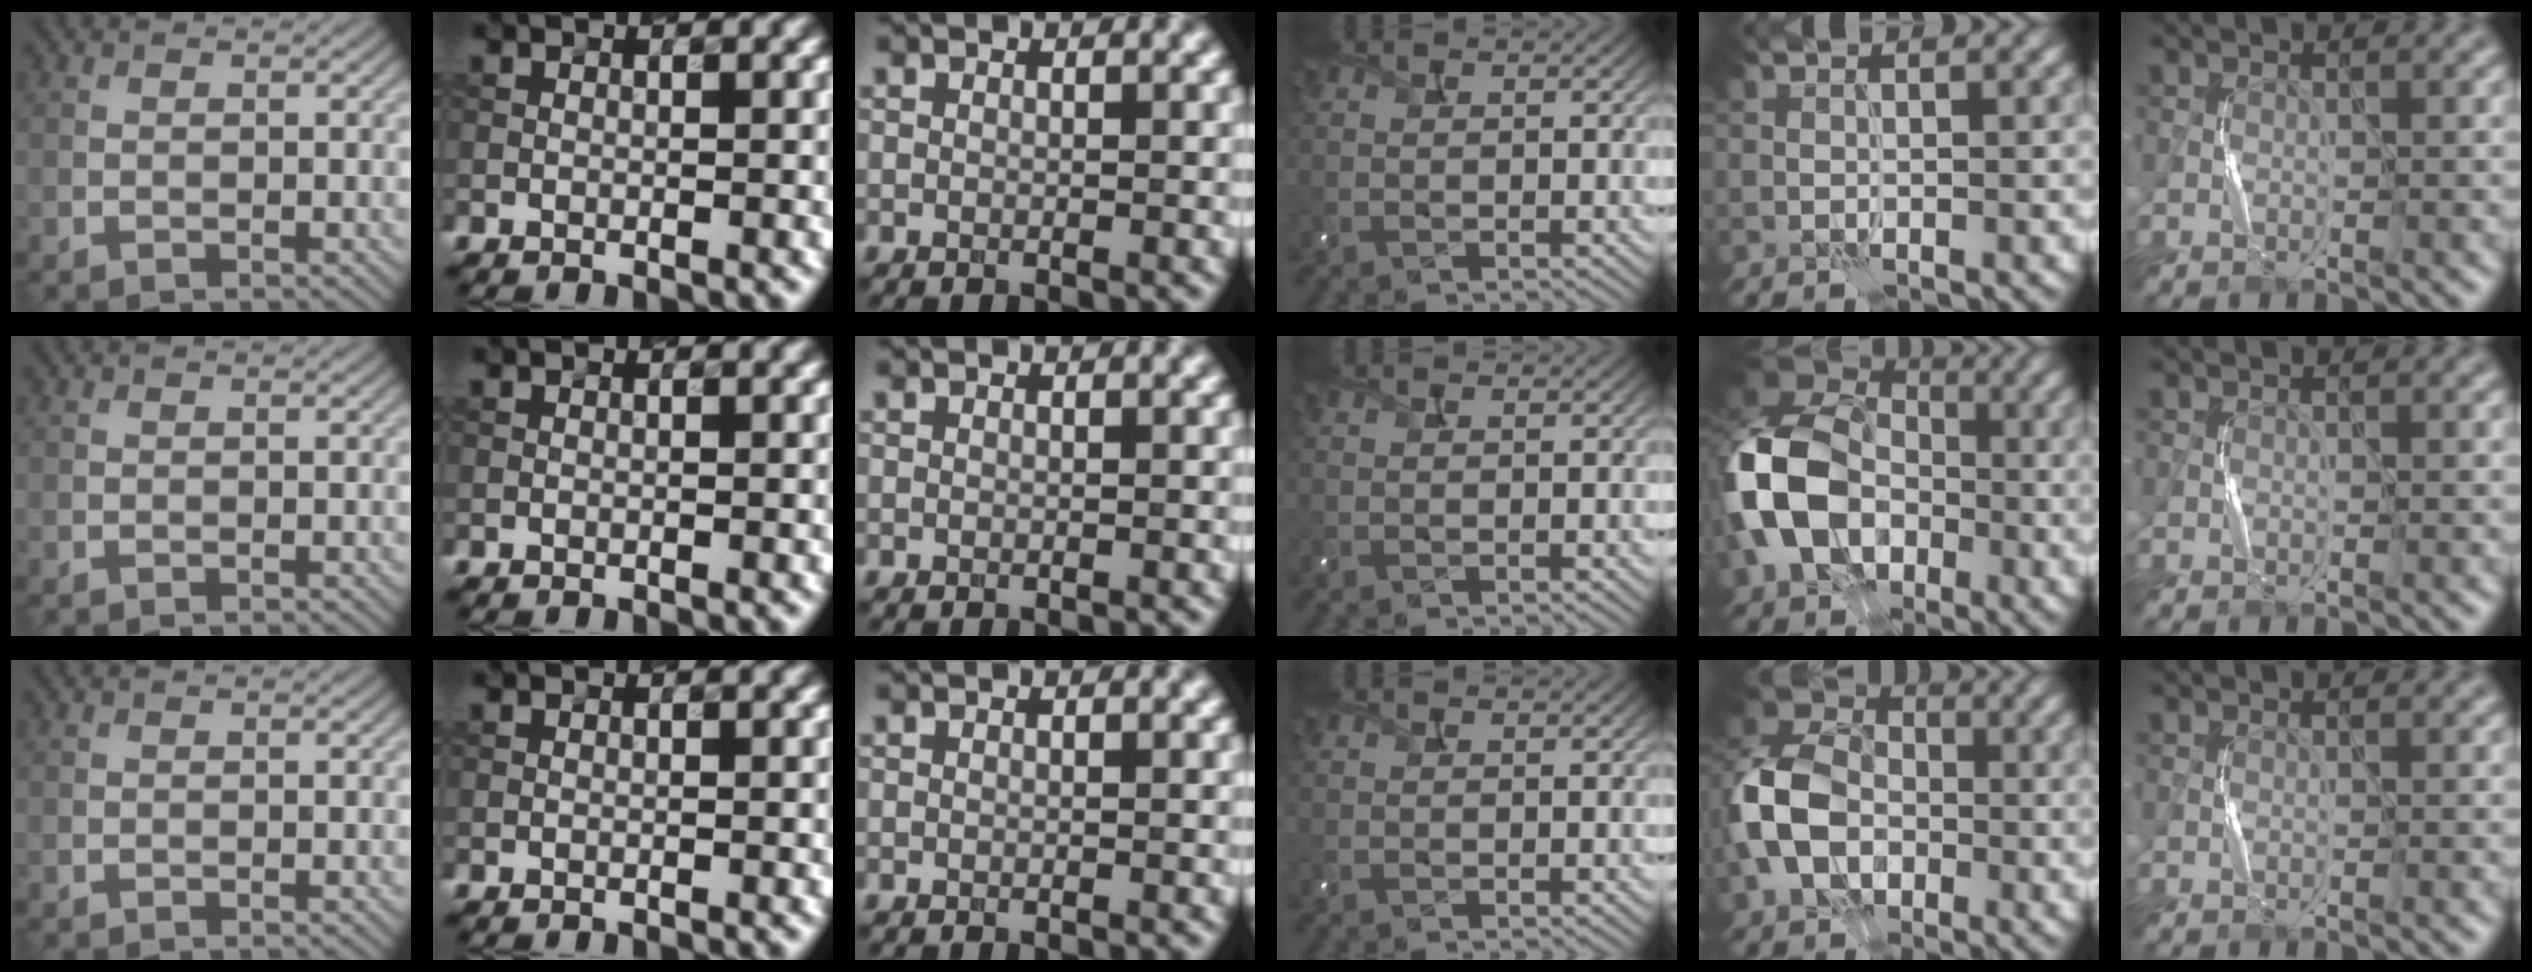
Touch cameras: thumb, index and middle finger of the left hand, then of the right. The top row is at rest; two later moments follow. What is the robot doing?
{"motion": "press", "object": "camera"}